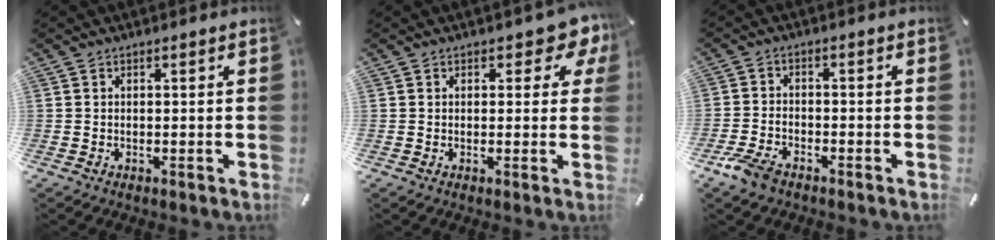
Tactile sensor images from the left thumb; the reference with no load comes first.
{"total": 5.1, "force": [2.5, 2.9, 3.4], "torque": [-0.034, -0.006, 0.036]}
{"total": 5.1, "force": [-3.7, 2.5, 2.3], "torque": [-0.060, 0.016, -0.074]}